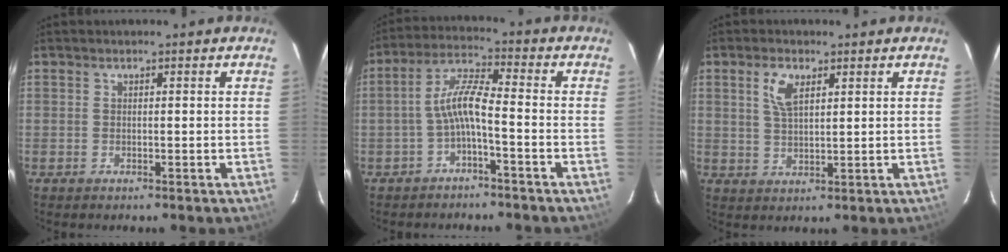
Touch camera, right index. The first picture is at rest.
{"total": 6.0, "force": [-2.5, 0.7, 5.4], "torque": [-0.127, 0.018, -0.046]}
{"total": 4.8, "force": [2.2, 2.2, 3.6], "torque": [-0.071, 0.006, 0.045]}